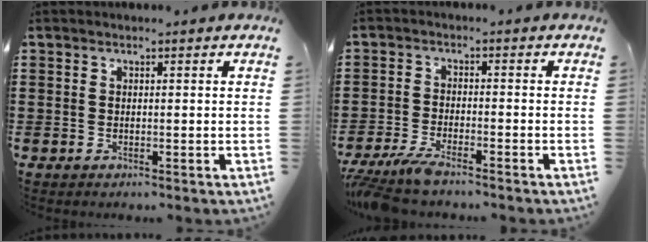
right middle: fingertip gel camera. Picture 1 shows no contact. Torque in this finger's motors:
{"motor_torque": [0.91, -0.15, 0.16, 0.04]}